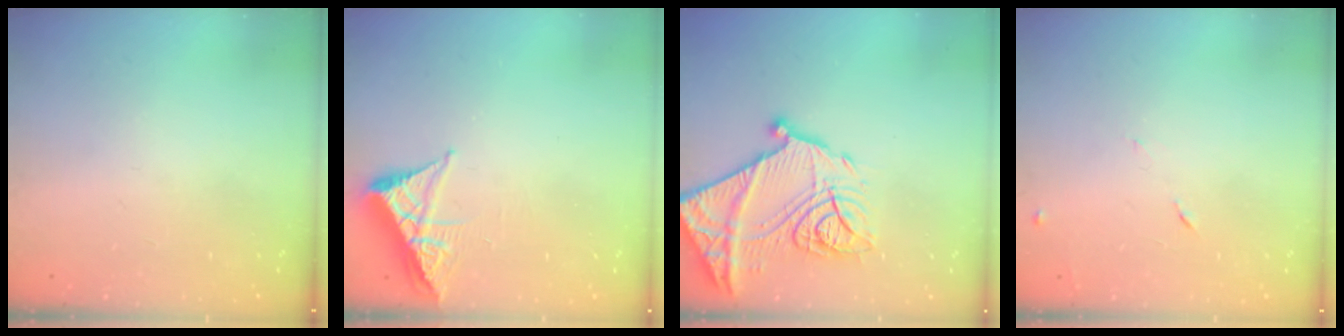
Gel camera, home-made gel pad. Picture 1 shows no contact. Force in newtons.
{"total": 6.0, "press": 5.9, "slide": 0.8}
{"total": 25.4, "press": 25.3, "slide": 2.5}
{"total": 6.7, "press": 6.7, "slide": 0.8}